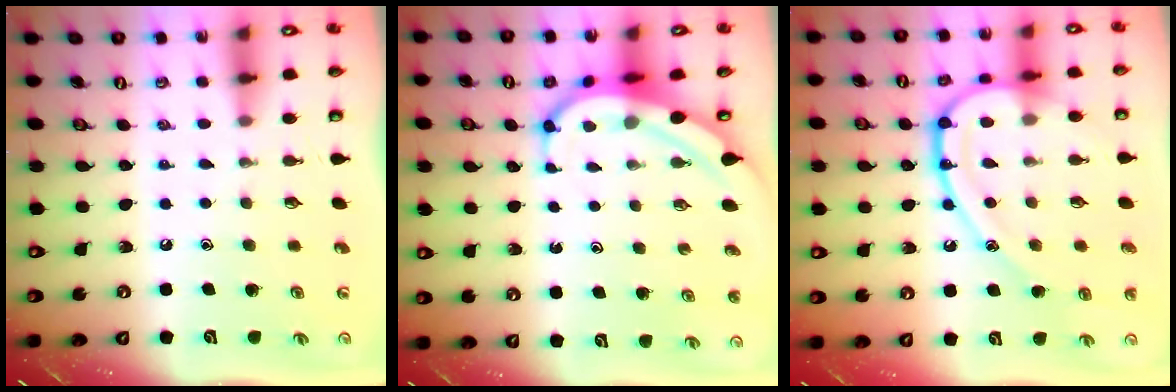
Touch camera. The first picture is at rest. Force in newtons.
{"total": 6.7, "press": 6.6, "slide": 0.8}
{"total": 18.1, "press": 18.0, "slide": 1.7}